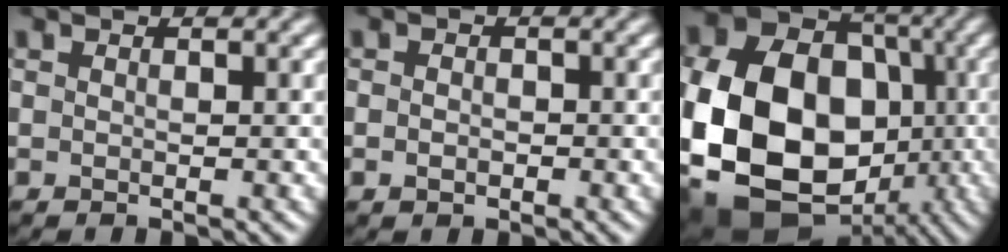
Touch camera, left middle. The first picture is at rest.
{"total": 1.2, "force": [-0.3, 0.8, 0.7], "torque": [-0.012, -0.001, -0.007]}
{"total": 18.4, "force": [-3.6, 14.7, 10.5], "torque": [-0.210, -0.032, -0.080]}